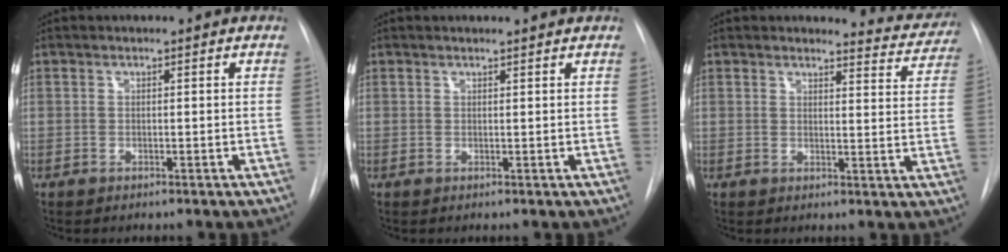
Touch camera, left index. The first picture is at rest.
{"total": 1.9, "force": [1.9, -0.1, 0.4], "torque": [-0.009, 0.005, 0.022]}
{"total": 6.6, "force": [6.5, 1.2, 0.0], "torque": [0.015, -0.038, 0.058]}